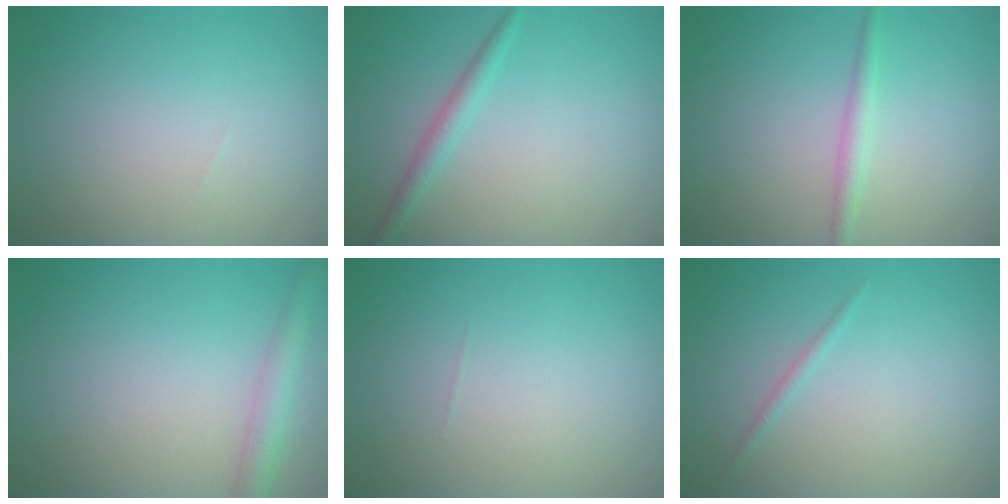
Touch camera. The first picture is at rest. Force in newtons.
{"total": 1.8, "press": 1.8, "slide": 0.0}
{"total": 1.7, "press": 1.7, "slide": 0.1}
{"total": 2.7, "press": 2.7, "slide": 0.1}
{"total": 0.0}
{"total": 0.7, "press": 0.7, "slide": 0.0}